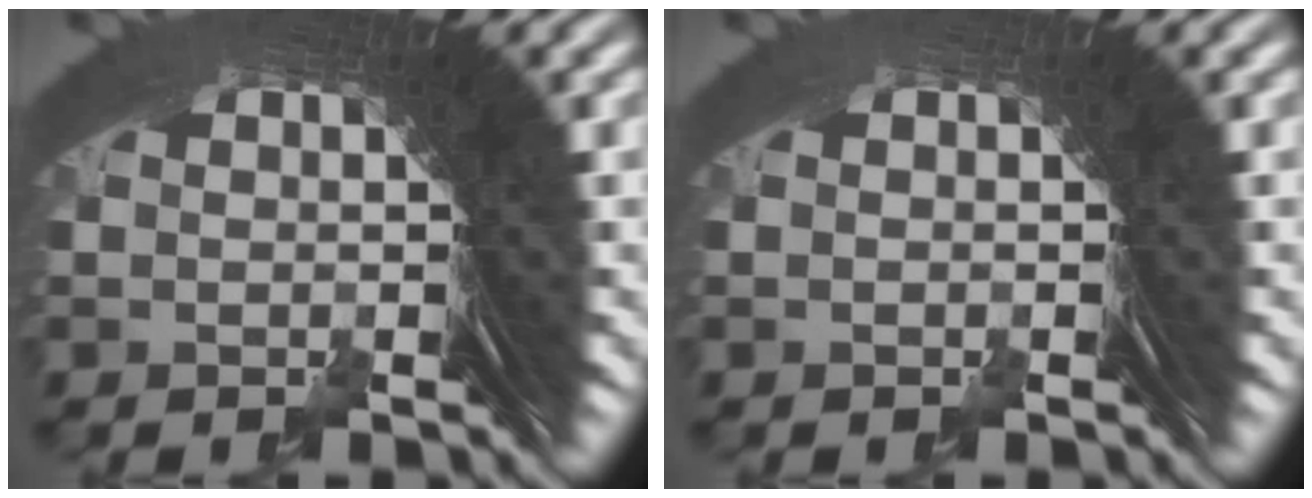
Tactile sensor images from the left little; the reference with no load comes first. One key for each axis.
{"total": 0.8, "fx": -0.3, "fy": -0.5, "fz": -0.5, "tx": 0.011, "ty": 0.003, "tz": -0.005}